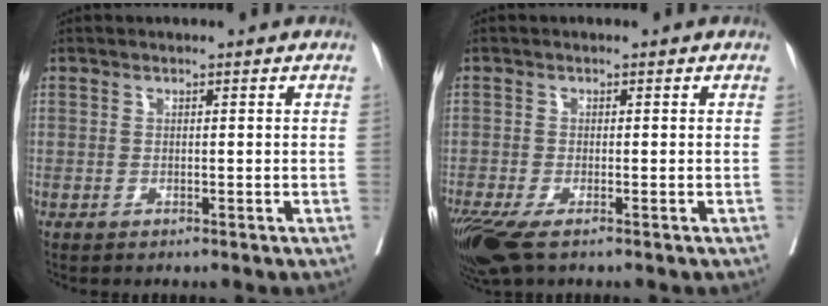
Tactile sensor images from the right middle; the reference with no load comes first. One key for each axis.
{"total": 6.0, "fx": -3.9, "fy": 1.7, "fz": 4.2, "tx": -0.081, "ty": -0.018, "tz": -0.073}